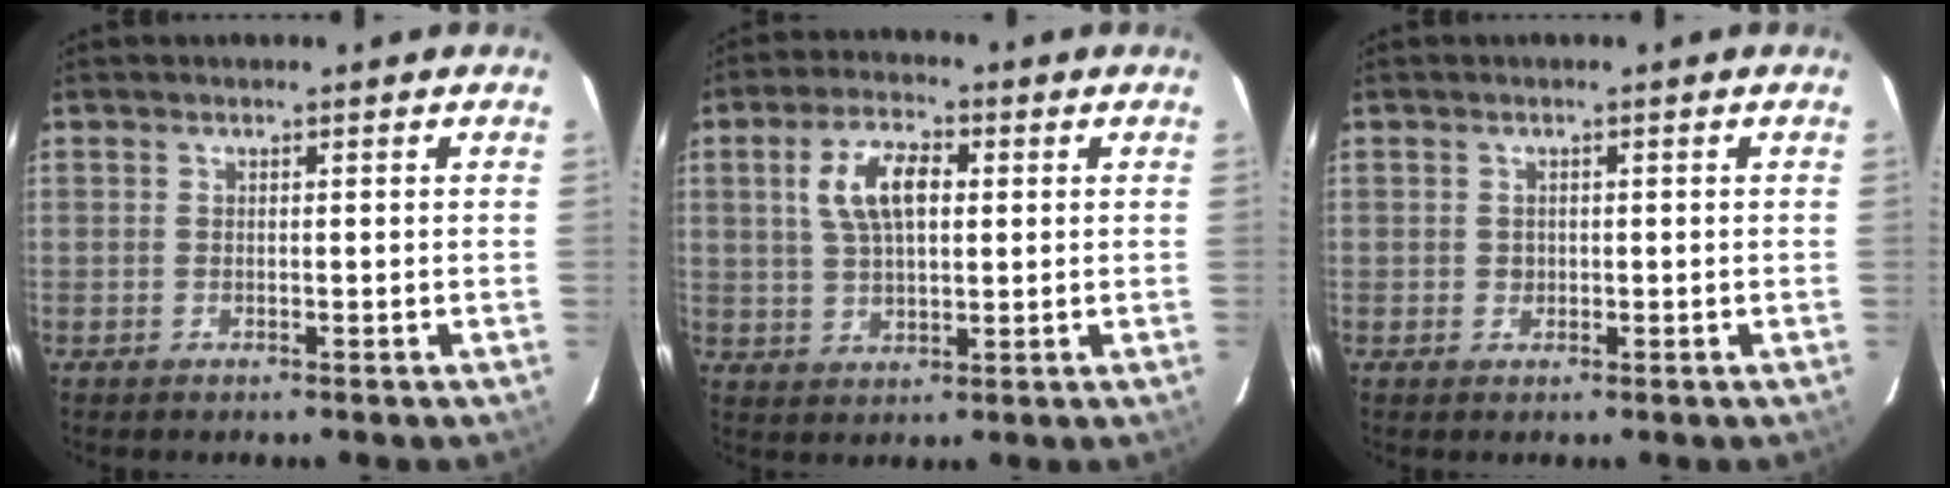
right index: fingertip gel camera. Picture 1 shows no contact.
{"total": 9.1, "force": [2.2, 4.6, 7.6], "torque": [-0.146, 0.017, 0.043]}
{"total": 1.1, "force": [0.0, 1.1, 0.2], "torque": [0.003, 0.002, 0.002]}